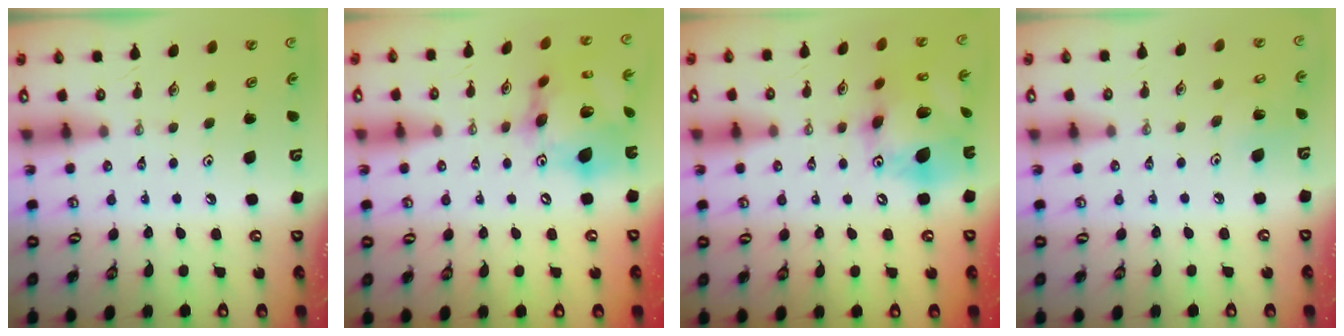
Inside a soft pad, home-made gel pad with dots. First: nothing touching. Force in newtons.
{"total": 18.8, "press": 18.6, "slide": 2.1}
{"total": 16.6, "press": 16.5, "slide": 1.8}
{"total": 6.0, "press": 6.0, "slide": 0.3}